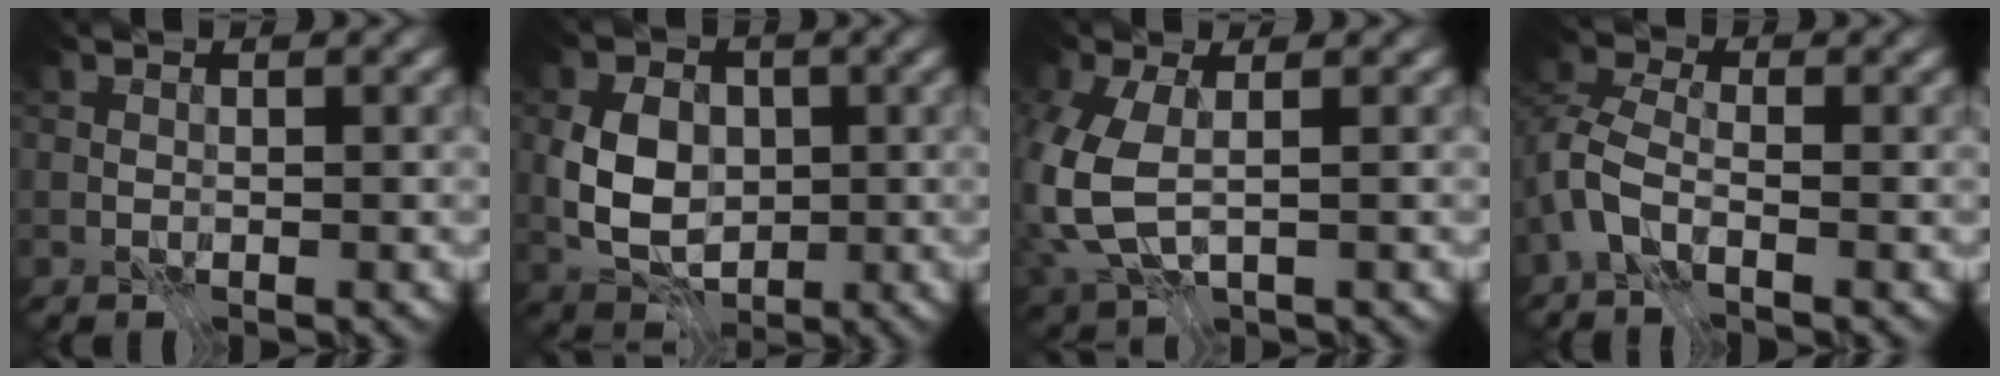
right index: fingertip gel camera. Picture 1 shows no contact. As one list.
[{"total": 6.2, "force": [-0.6, 4.5, 4.3], "torque": [-0.088, 0.001, -0.021]}, {"total": 7.0, "force": [-0.9, 4.1, 5.6], "torque": [-0.161, -0.013, -0.010]}, {"total": 3.8, "force": [-2.1, 1.9, 2.6], "torque": [-0.068, 0.006, -0.055]}]